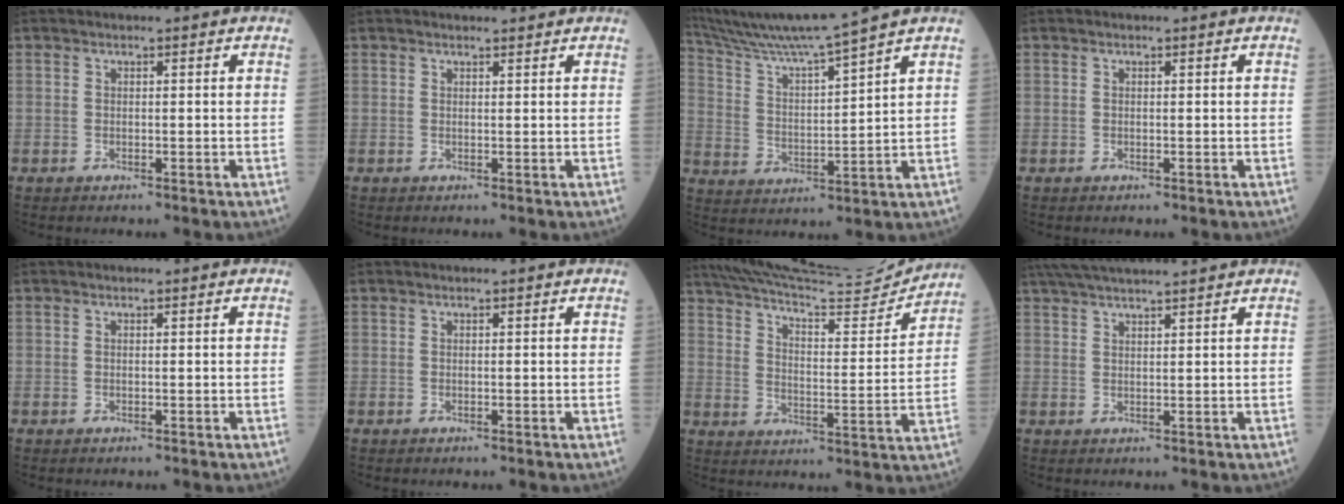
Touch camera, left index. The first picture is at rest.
{"total": 1.3, "force": [1.3, 0.1, 0.1], "torque": [-0.007, 0.003, 0.020]}
{"total": 12.2, "force": [10.7, -2.5, 5.3], "torque": [-0.105, 0.000, 0.195]}
{"total": 0.0}
{"total": 0.0}
{"total": 0.0}
{"total": 19.9, "force": [19.0, 0.5, 6.1], "torque": [-0.110, -0.039, 0.273]}
{"total": 11.0, "force": [9.8, 0.2, 5.0], "torque": [-0.090, 0.036, 0.152]}